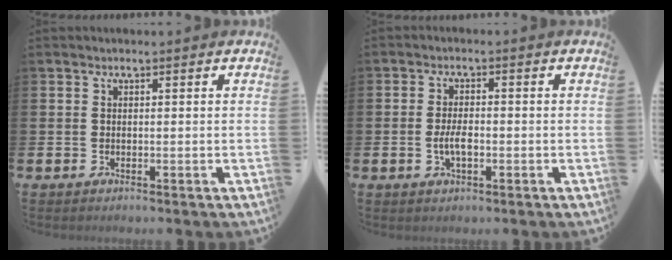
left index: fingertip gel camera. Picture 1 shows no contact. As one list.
[{"total": 3.2, "force": [-0.6, 1.4, 2.8], "torque": [-0.038, -0.003, -0.015]}]